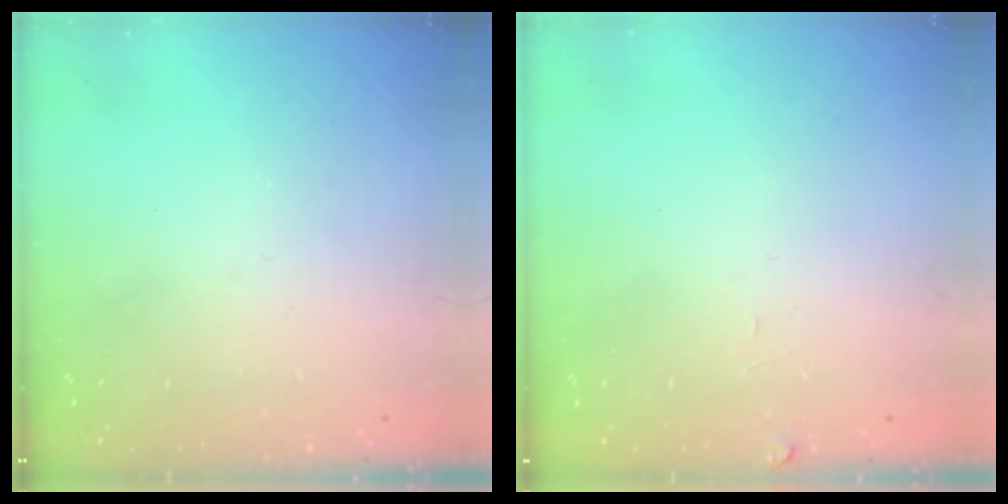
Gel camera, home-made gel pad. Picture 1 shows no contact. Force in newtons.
{"total": 1.3, "press": 1.2, "slide": 0.5}